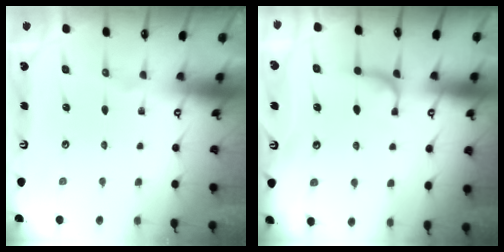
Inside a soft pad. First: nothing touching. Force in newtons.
{"total": 1.4, "press": 1.2, "slide": 0.6}